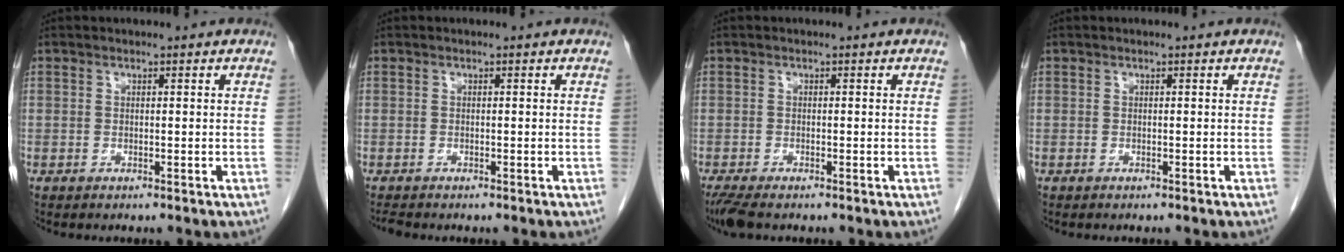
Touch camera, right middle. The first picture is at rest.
{"total": 0.8, "force": [-0.8, 0.0, 0.2], "torque": [-0.010, -0.005, -0.015]}
{"total": 3.6, "force": [-2.8, 0.9, 2.2], "torque": [-0.047, -0.013, -0.048]}
{"total": 0.0}